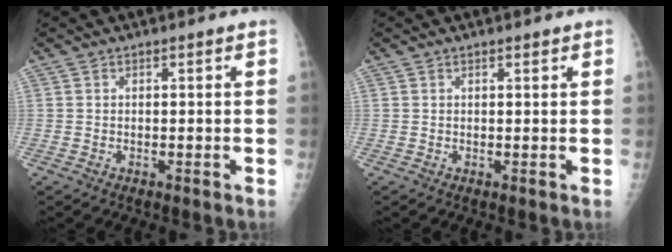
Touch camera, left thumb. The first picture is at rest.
{"total": 0.7, "force": [0.5, 0.2, 0.4], "torque": [-0.007, -0.002, 0.008]}